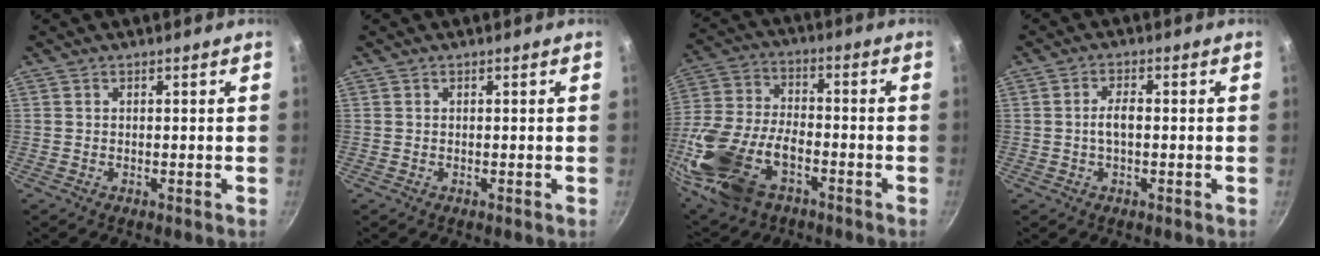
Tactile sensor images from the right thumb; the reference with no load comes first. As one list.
[{"total": 0.0}, {"total": 21.3, "force": [-8.3, 12.5, 15.1], "torque": [-0.325, 0.017, -0.159]}, {"total": 3.2, "force": [-0.3, 1.4, 2.8], "torque": [-0.052, 0.011, -0.007]}]